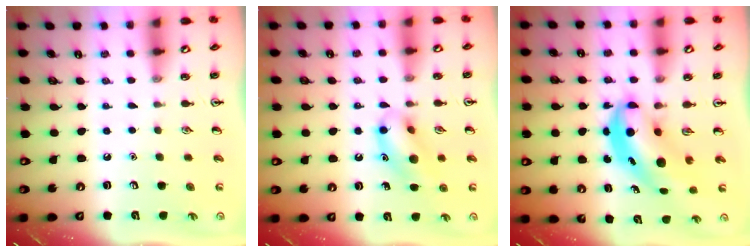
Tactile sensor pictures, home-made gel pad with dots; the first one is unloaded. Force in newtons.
{"total": 12.2, "press": 11.9, "slide": 2.4}
{"total": 6.9, "press": 6.7, "slide": 1.4}